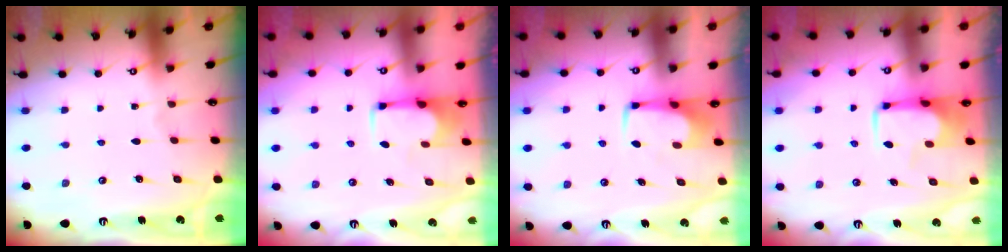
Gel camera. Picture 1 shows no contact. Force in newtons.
{"total": 1.9, "press": 1.7, "slide": 0.8}
{"total": 1.8, "press": 1.6, "slide": 0.6}
{"total": 2.2, "press": 2.1, "slide": 0.8}